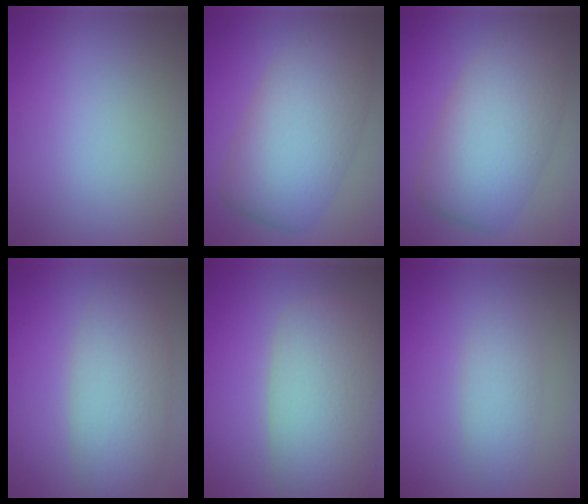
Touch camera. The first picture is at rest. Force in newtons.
{"total": 7.8, "press": 7.8, "slide": 0.2}
{"total": 7.8, "press": 7.8, "slide": 0.2}
{"total": 5.4, "press": 5.4, "slide": 0.2}
{"total": 8.8, "press": 8.8, "slide": 0.4}
{"total": 2.3, "press": 2.3, "slide": 0.1}